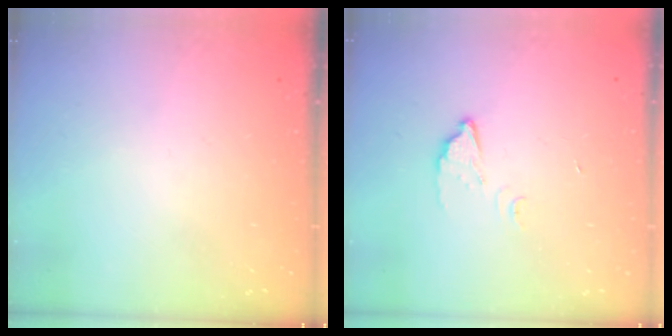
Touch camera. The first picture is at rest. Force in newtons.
{"total": 3.5, "press": 3.4, "slide": 0.3}